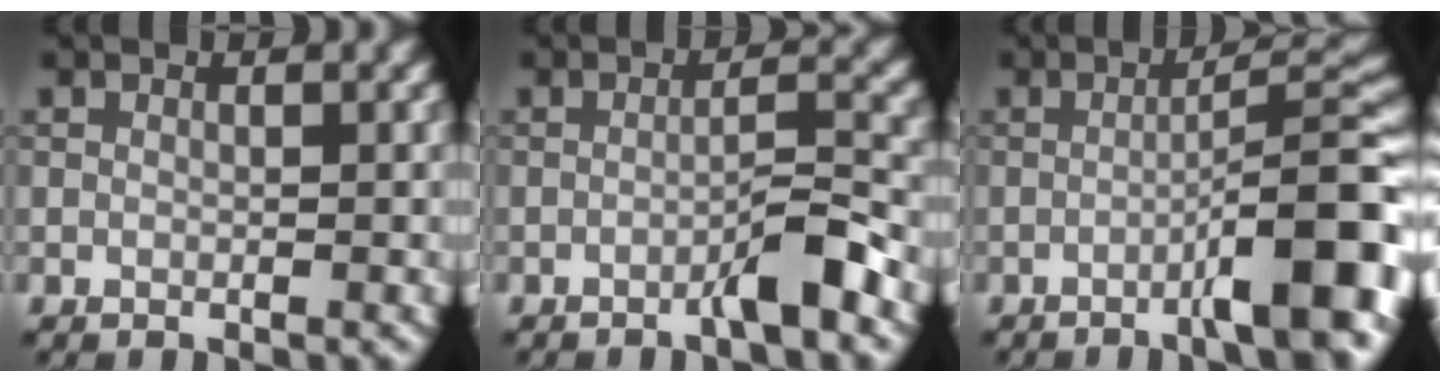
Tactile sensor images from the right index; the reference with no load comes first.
{"total": 3.3, "force": [-1.8, 0.2, 2.8], "torque": [-0.043, 0.013, -0.036]}
{"total": 9.2, "force": [-3.7, 1.5, 8.4], "torque": [-0.105, 0.019, -0.060]}